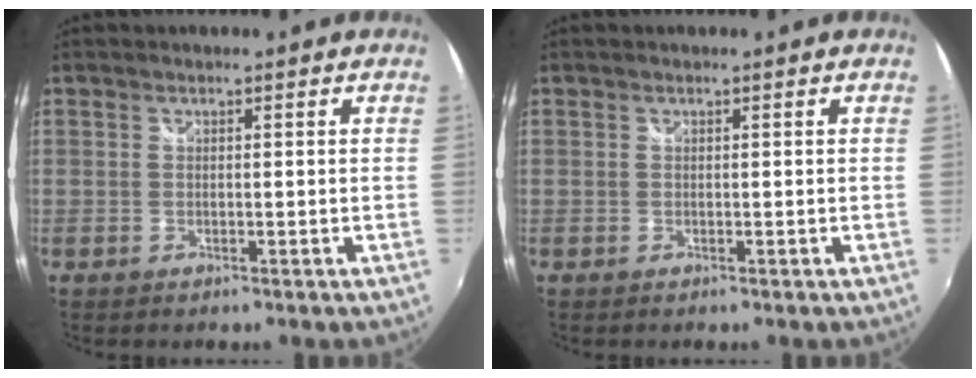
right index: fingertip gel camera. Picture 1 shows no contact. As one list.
[{"total": 0.0}]